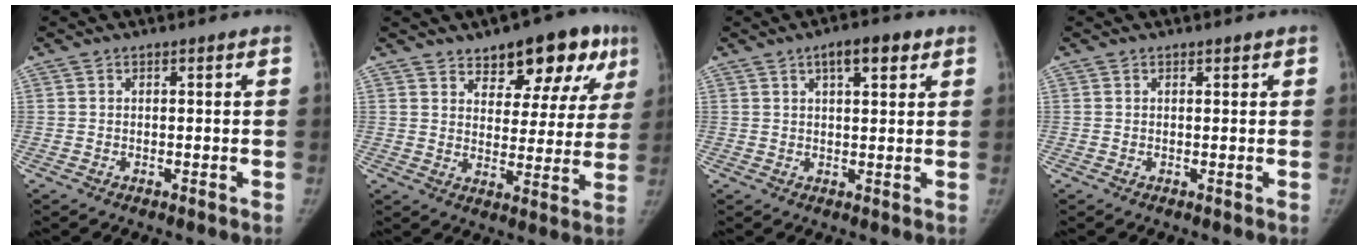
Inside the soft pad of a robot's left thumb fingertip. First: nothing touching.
{"total": 14.8, "force": [8.9, 7.3, 9.4], "torque": [-0.065, -0.031, 0.121]}
{"total": 5.8, "force": [3.0, 2.2, 4.5], "torque": [-0.055, -0.005, 0.042]}
{"total": 0.5, "force": [0.4, 0.3, 0.2], "torque": [-0.002, -0.003, 0.006]}